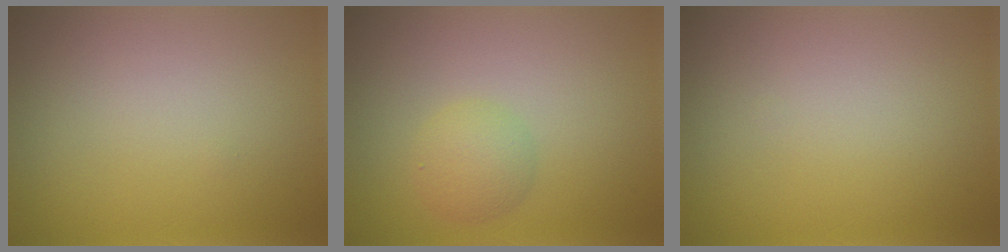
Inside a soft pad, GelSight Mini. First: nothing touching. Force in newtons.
{"total": 2.3, "press": 2.3, "slide": 0.1}
{"total": 0.0}